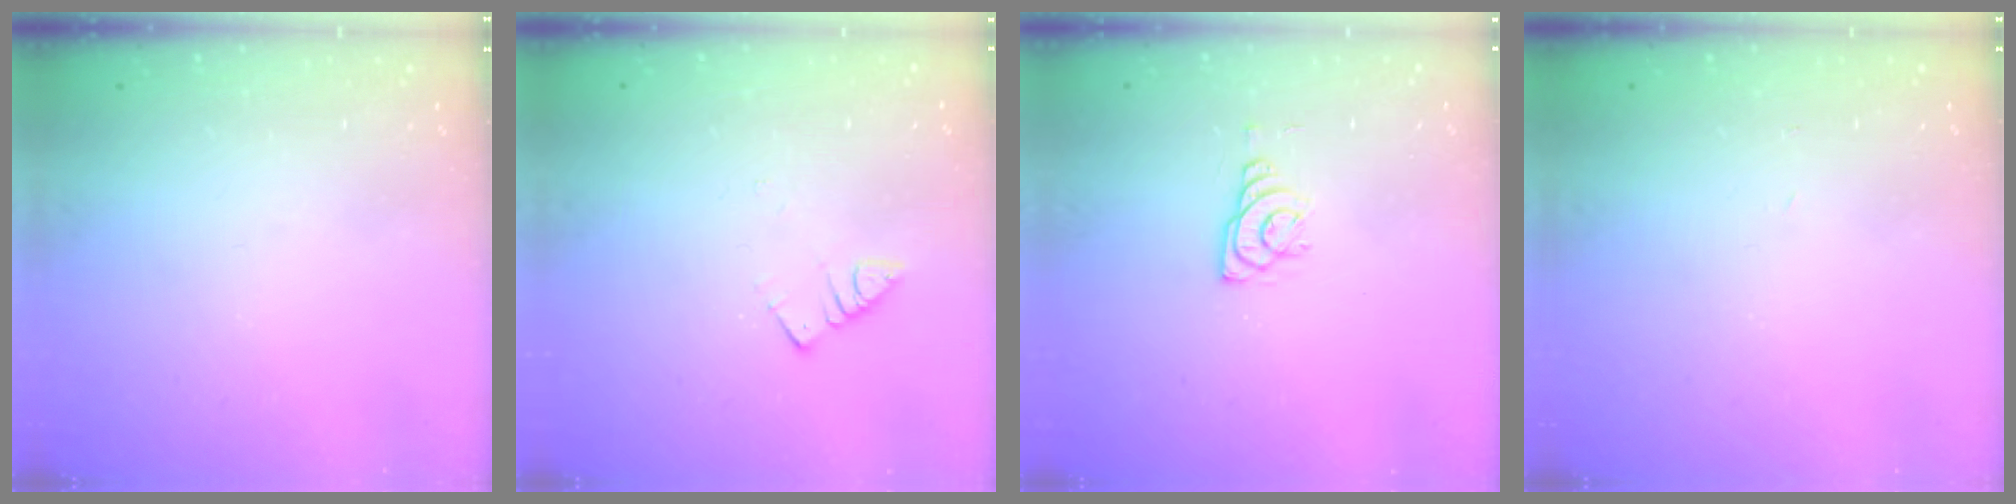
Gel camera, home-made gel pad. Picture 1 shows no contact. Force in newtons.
{"total": 2.4, "press": 2.4, "slide": 0.4}
{"total": 6.0, "press": 6.0, "slide": 0.5}
{"total": 2.0, "press": 2.0, "slide": 0.3}